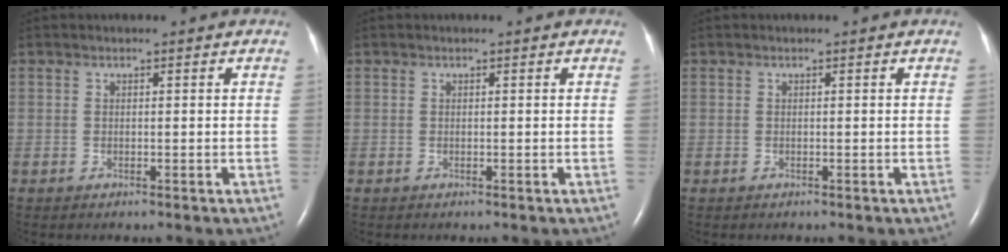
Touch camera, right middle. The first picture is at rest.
{"total": 0.0}
{"total": 0.0}